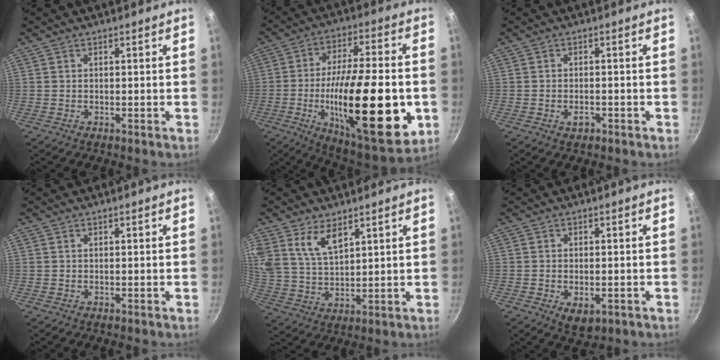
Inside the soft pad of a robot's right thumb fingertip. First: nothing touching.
{"total": 29.1, "force": [-6.0, 9.7, 26.8], "torque": [-0.405, 0.006, -0.088]}
{"total": 2.1, "force": [-1.0, 1.3, 1.4], "torque": [-0.020, 0.008, -0.017]}
{"total": 0.0}
{"total": 8.0, "force": [4.9, 3.9, 4.9], "torque": [-0.085, -0.031, 0.104]}
{"total": 4.9, "force": [-1.4, 2.9, 3.7], "torque": [-0.050, -0.007, -0.016]}